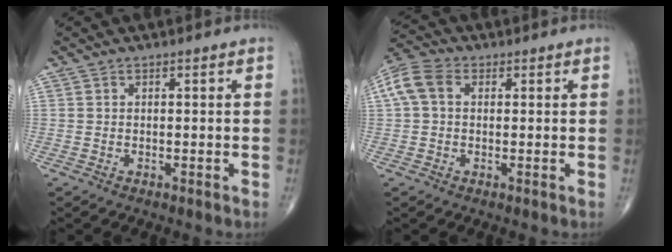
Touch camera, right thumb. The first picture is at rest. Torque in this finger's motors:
{"motor_torque": [0.26, 0.24, 0.52, 0.10, 0.18]}